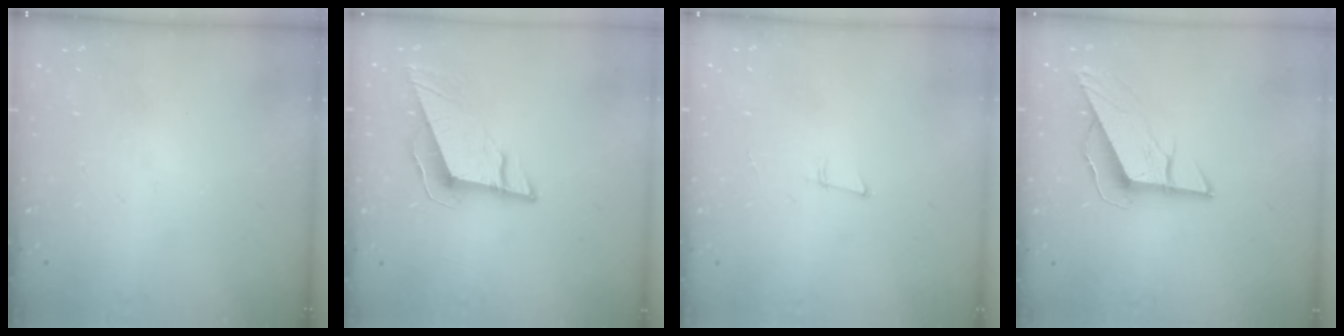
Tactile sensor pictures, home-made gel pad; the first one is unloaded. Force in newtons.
{"total": 10.1, "press": 9.8, "slide": 2.7}
{"total": 5.3, "press": 4.4, "slide": 3.0}
{"total": 9.5, "press": 9.5, "slide": 0.3}